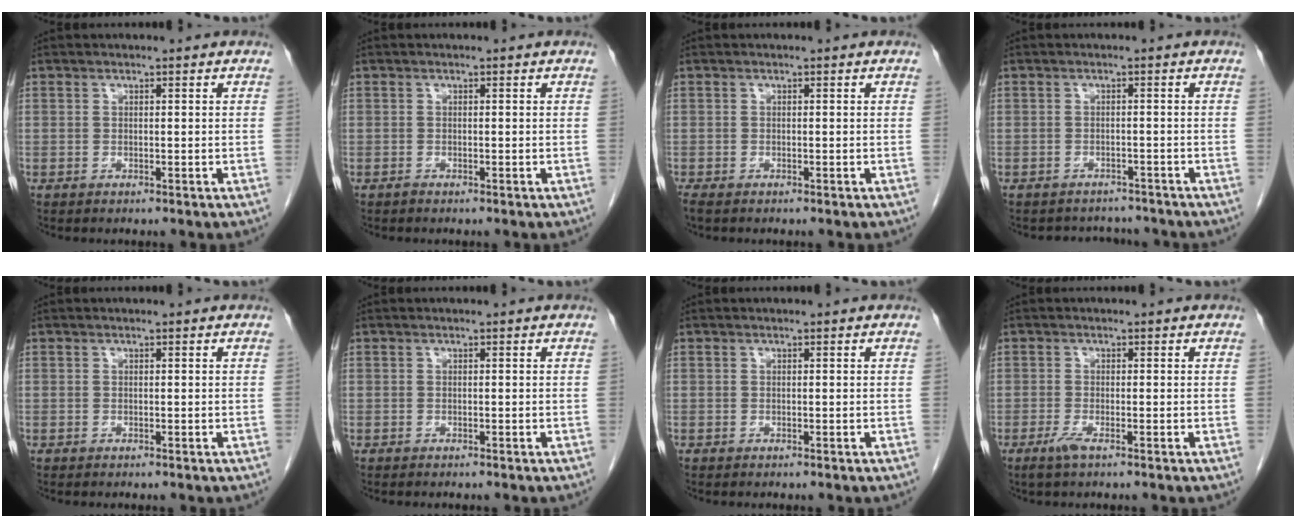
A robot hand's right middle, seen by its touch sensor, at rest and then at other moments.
{"total": 0.0}
{"total": 1.4, "force": [-1.1, 0.5, 0.7], "torque": [-0.015, -0.005, -0.017]}
{"total": 4.7, "force": [-4.4, 1.7, -0.1], "torque": [-0.001, 0.009, -0.055]}
{"total": 0.0}
{"total": 0.6, "force": [-0.6, 0.1, 0.2], "torque": [-0.010, -0.003, -0.009]}
{"total": 0.0}
{"total": 1.8, "force": [-1.1, 0.1, 1.4], "torque": [-0.033, -0.005, -0.025]}